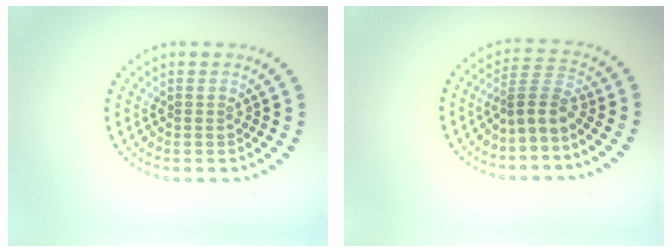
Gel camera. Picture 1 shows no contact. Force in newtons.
{"total": 2.7, "press": 1.8, "slide": 2.0}